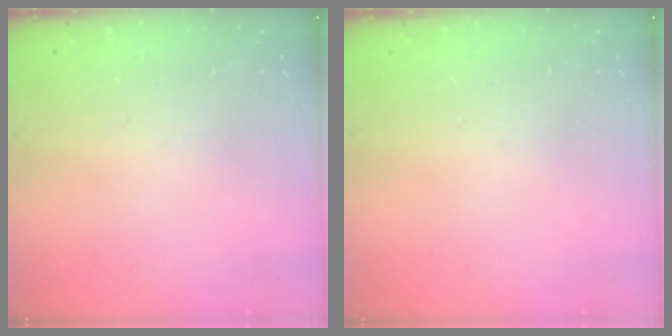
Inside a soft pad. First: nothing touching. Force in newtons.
{"total": 0.0}